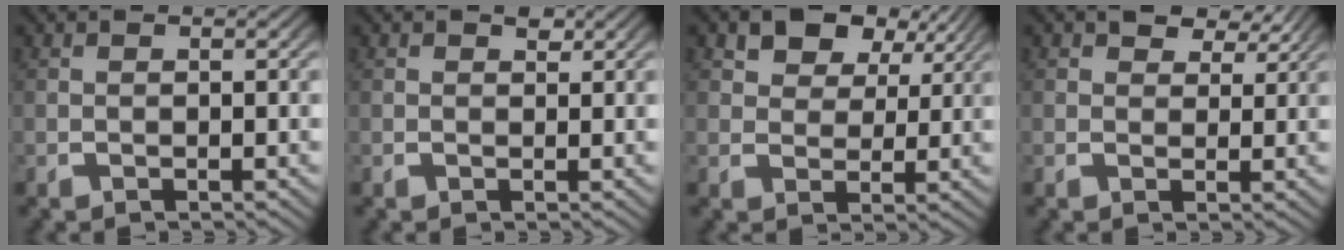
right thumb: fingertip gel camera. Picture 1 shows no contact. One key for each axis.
{"total": 1.1, "fx": 0.8, "fy": 0.6, "fz": 0.5, "tx": 0.000, "ty": 0.000, "tz": 0.014}
{"total": 5.6, "fx": 3.7, "fy": 3.1, "fz": 2.9, "tx": -0.051, "ty": 0.006, "tz": 0.063}
{"total": 3.3, "fx": 2.5, "fy": 1.5, "fz": 1.4, "tx": -0.017, "ty": 0.001, "tz": 0.041}